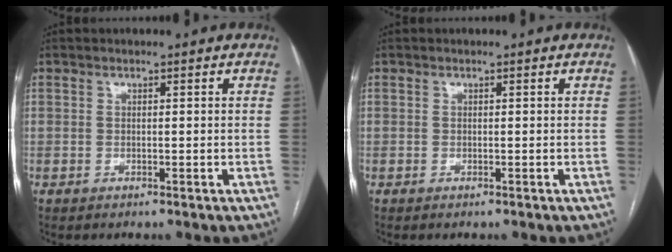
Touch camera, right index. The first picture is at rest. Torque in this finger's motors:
{"motor_torque": [0.24, 0.08, -0.06, -0.01]}